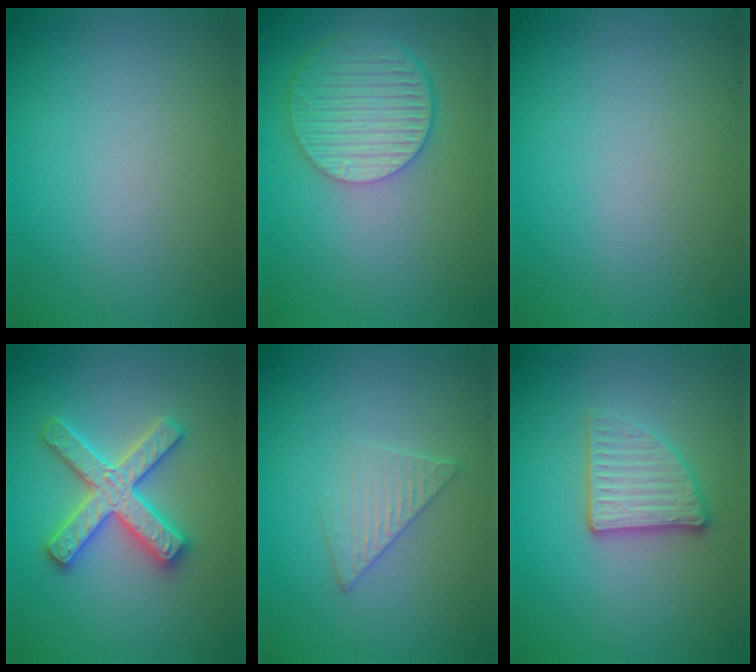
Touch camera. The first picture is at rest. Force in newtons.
{"total": 6.0, "press": 4.4, "slide": 4.0}
{"total": 0.0}
{"total": 5.0, "press": 4.9, "slide": 0.8}
{"total": 2.4, "press": 2.3, "slide": 0.2}
{"total": 3.4, "press": 3.0, "slide": 1.6}